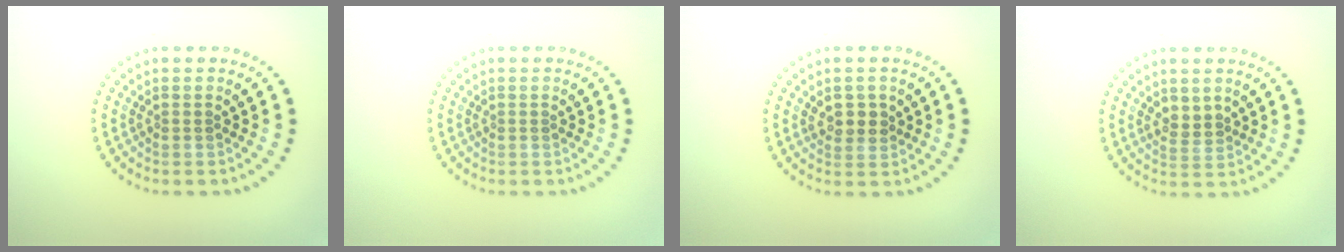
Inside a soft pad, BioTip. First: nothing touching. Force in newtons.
{"total": 0.0}
{"total": 1.7, "press": 1.6, "slide": 0.5}
{"total": 1.7, "press": 1.6, "slide": 0.7}